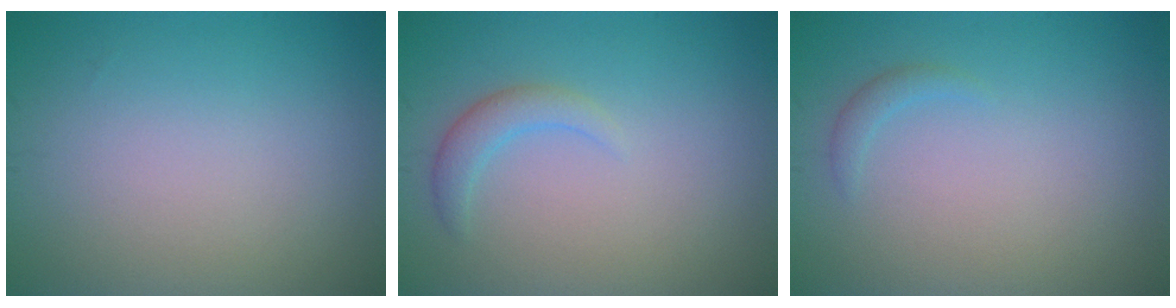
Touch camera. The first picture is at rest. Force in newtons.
{"total": 1.9, "press": 1.9, "slide": 0.1}
{"total": 0.9, "press": 0.9, "slide": 0.0}